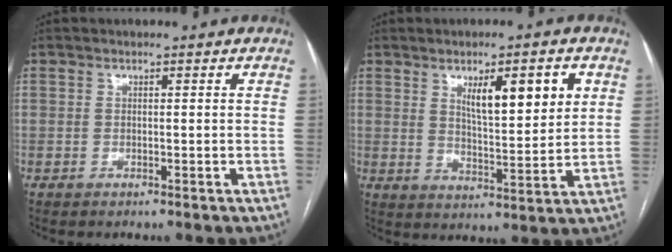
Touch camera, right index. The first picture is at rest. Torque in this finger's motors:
{"motor_torque": [1.04, 0.90, 0.44, 0.08]}